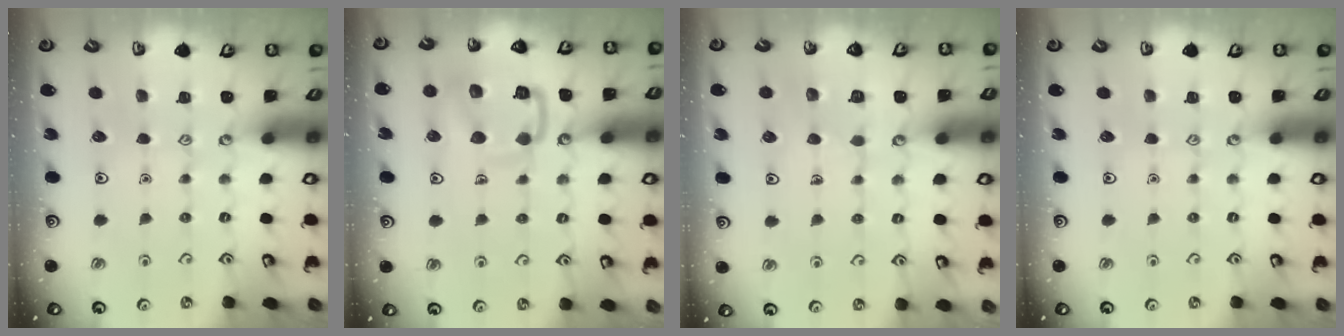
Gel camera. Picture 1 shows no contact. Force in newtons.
{"total": 14.0, "press": 13.9, "slide": 1.3}
{"total": 4.1, "press": 4.1, "slide": 0.1}
{"total": 0.0}